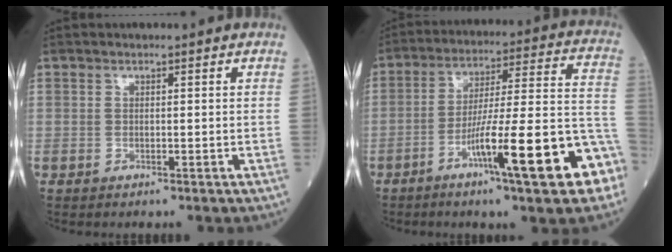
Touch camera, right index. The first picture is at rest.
{"total": 18.2, "force": [-8.3, 1.0, 16.1], "torque": [-0.219, 0.007, -0.126]}